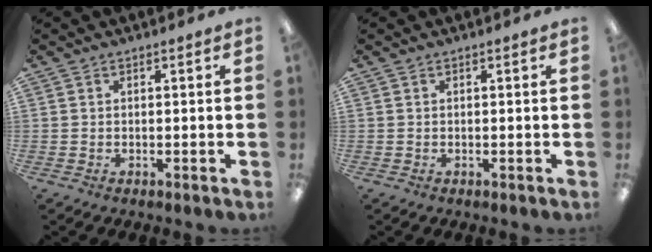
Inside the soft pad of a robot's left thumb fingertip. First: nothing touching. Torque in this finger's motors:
{"motor_torque": [0.00, 0.00, 0.00, 0.00, 0.00]}